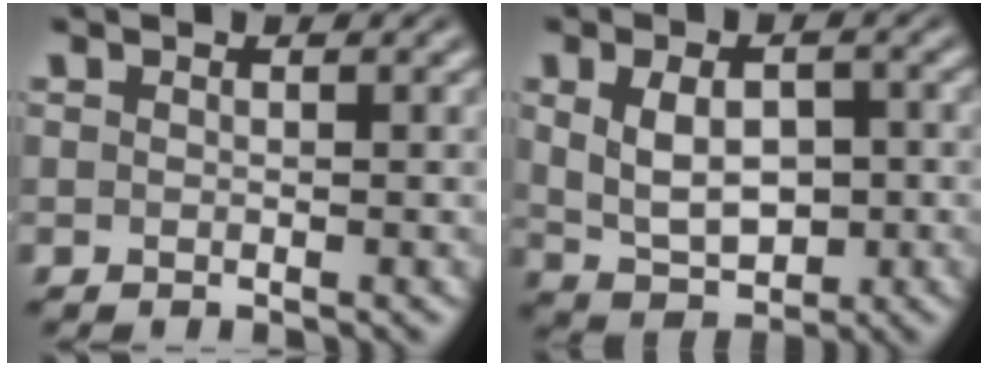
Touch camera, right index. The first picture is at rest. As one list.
[{"total": 6.2, "force": [-0.3, 4.5, 4.3], "torque": [-0.075, -0.017, 0.004]}]